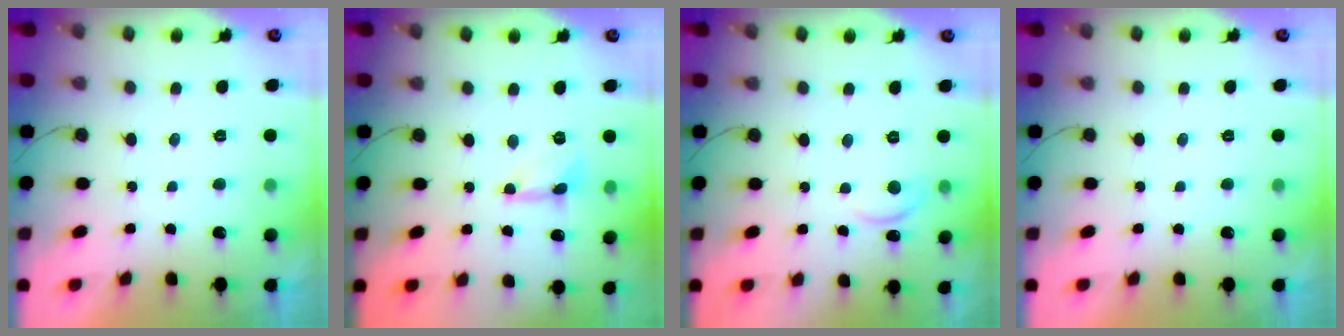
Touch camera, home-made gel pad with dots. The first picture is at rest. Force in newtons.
{"total": 1.0, "press": 1.0, "slide": 0.1}
{"total": 6.6, "press": 6.6, "slide": 0.6}
{"total": 0.0}